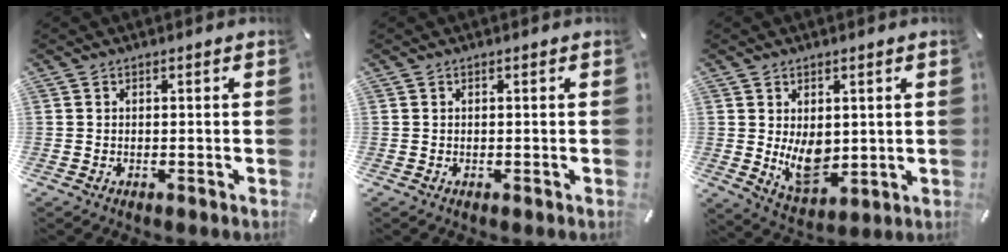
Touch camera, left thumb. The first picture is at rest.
{"total": 0.0}
{"total": 9.3, "force": [0.5, 6.4, 6.7], "torque": [-0.102, -0.012, 0.014]}